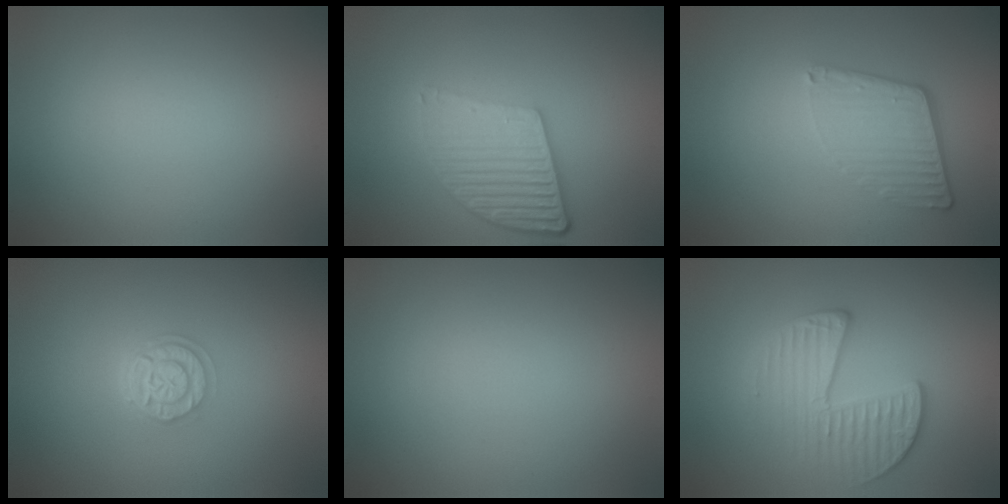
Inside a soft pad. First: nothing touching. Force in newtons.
{"total": 5.4, "press": 3.9, "slide": 3.7}
{"total": 4.3, "press": 2.9, "slide": 3.2}
{"total": 2.7, "press": 2.2, "slide": 1.5}
{"total": 0.0}
{"total": 3.3, "press": 3.0, "slide": 1.3}